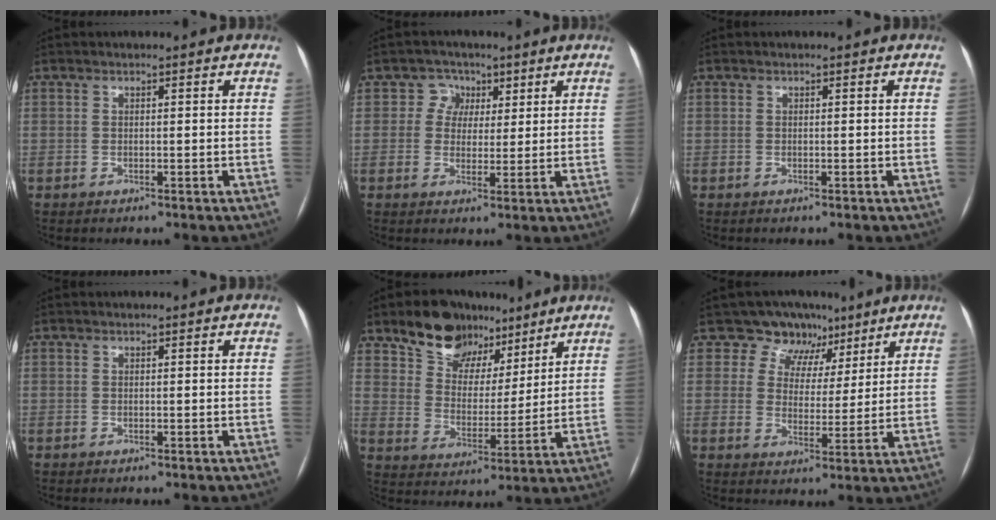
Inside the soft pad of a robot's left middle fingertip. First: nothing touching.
{"total": 4.2, "force": [1.7, 3.8, 0.4], "torque": [0.001, 0.011, 0.024]}
{"total": 0.0}
{"total": 0.0}
{"total": 11.2, "force": [8.2, 6.9, 3.4], "torque": [-0.055, 0.024, 0.142]}
{"total": 7.8, "force": [5.6, 5.4, 0.0], "torque": [0.012, 0.001, 0.075]}